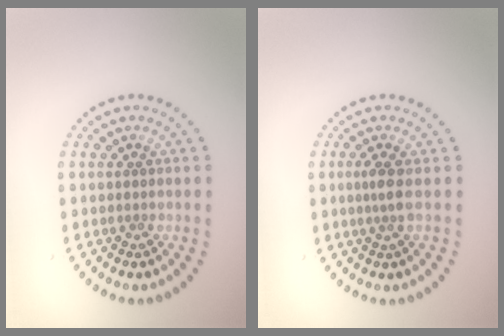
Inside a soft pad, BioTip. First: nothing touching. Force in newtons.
{"total": 1.4, "press": 1.0, "slide": 1.0}